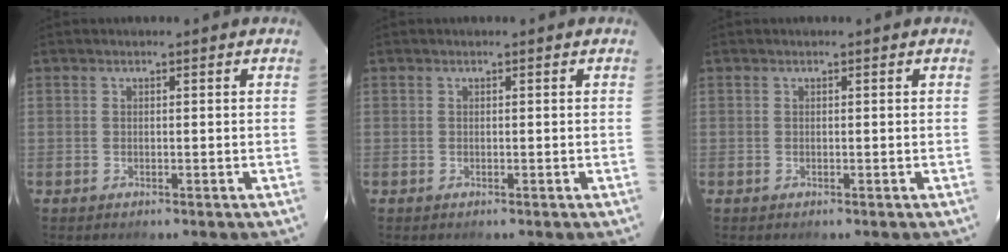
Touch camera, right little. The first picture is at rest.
{"total": 0.0}
{"total": 0.0}